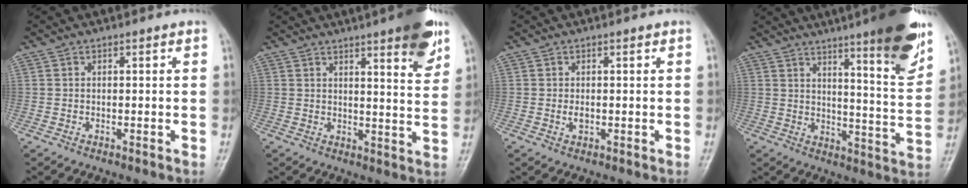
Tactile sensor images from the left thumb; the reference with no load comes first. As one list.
[{"total": 11.2, "force": [6.7, 2.3, 8.7], "torque": [-0.092, -0.033, 0.085]}, {"total": 1.7, "force": [-0.1, 1.1, 1.2], "torque": [-0.016, -0.001, -0.002]}, {"total": 17.4, "force": [10.7, 2.4, 13.5], "torque": [-0.163, -0.061, 0.151]}]